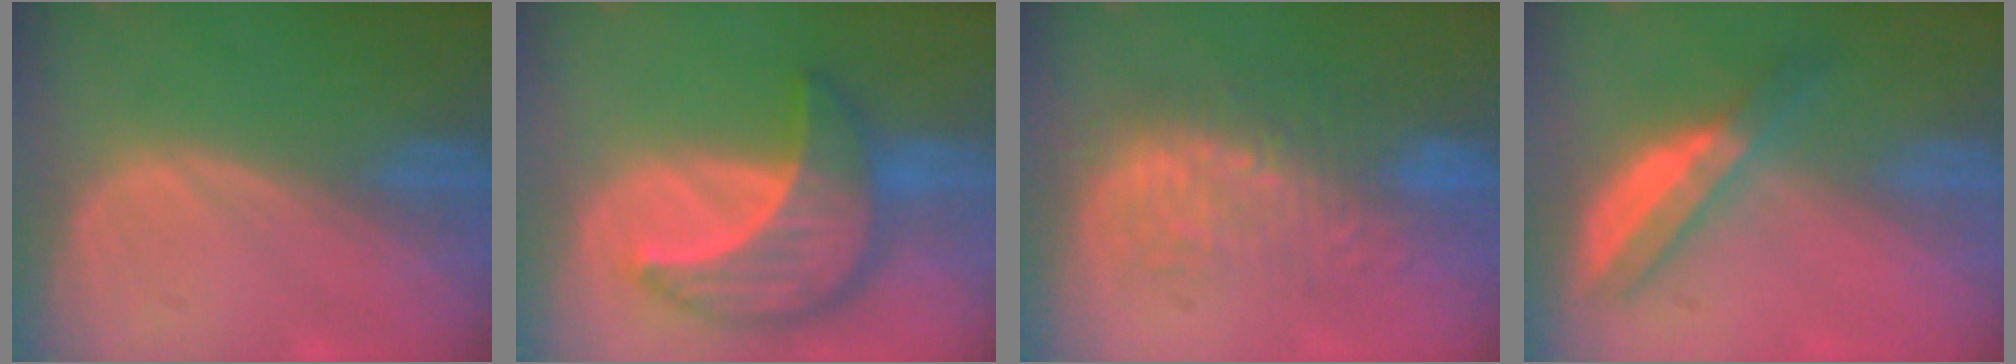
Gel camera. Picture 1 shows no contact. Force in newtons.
{"total": 9.8, "press": 9.8, "slide": 0.8}
{"total": 9.8, "press": 8.8, "slide": 4.2}
{"total": 6.0, "press": 5.2, "slide": 3.0}